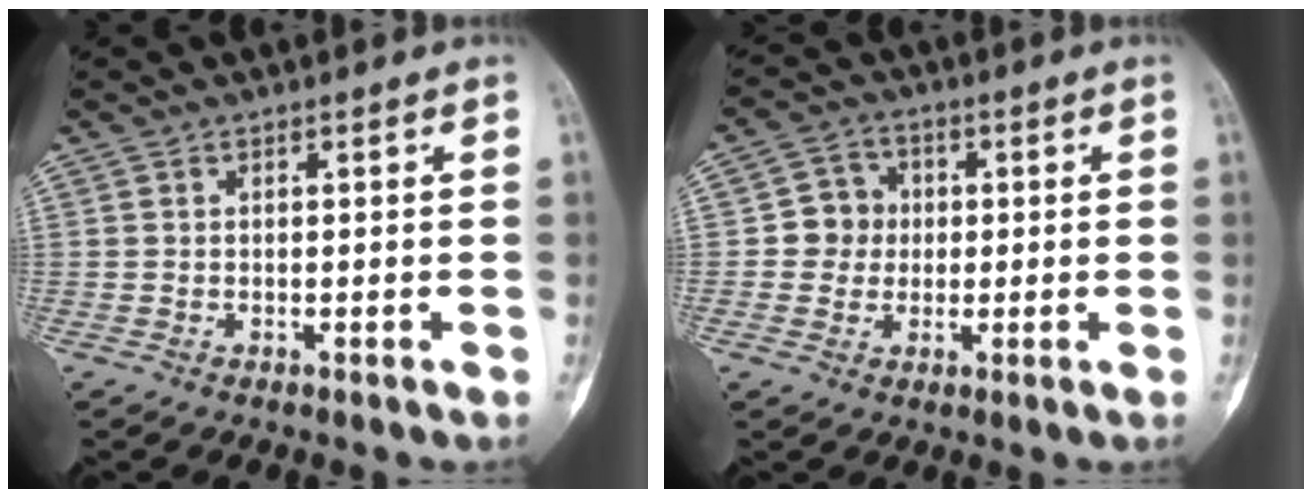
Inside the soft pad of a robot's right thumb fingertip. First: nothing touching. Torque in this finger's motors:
{"motor_torque": [-0.03, 0.01, 0.09, -0.07, -0.01]}